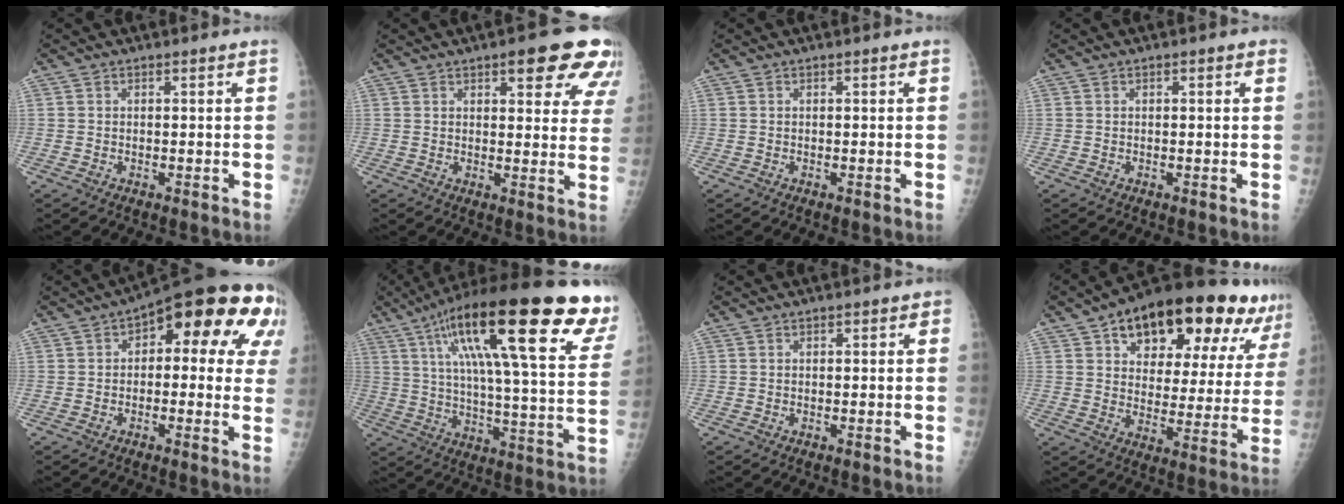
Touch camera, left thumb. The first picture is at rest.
{"total": 13.3, "force": [7.4, 4.4, 10.1], "torque": [-0.090, -0.027, 0.083]}
{"total": 0.0}
{"total": 1.6, "force": [0.6, 0.7, 1.3], "torque": [-0.015, 0.003, 0.004]}
{"total": 19.6, "force": [6.6, 9.1, 16.0], "torque": [-0.157, 0.020, 0.070]}
{"total": 33.3, "force": [16.5, 7.6, 27.9], "torque": [-0.375, -0.004, 0.255]}
{"total": 1.5, "force": [0.2, 0.9, 1.2], "torque": [-0.006, 0.005, -0.005]}
{"total": 26.5, "force": [15.2, 12.0, 18.1], "torque": [-0.225, -0.009, 0.219]}